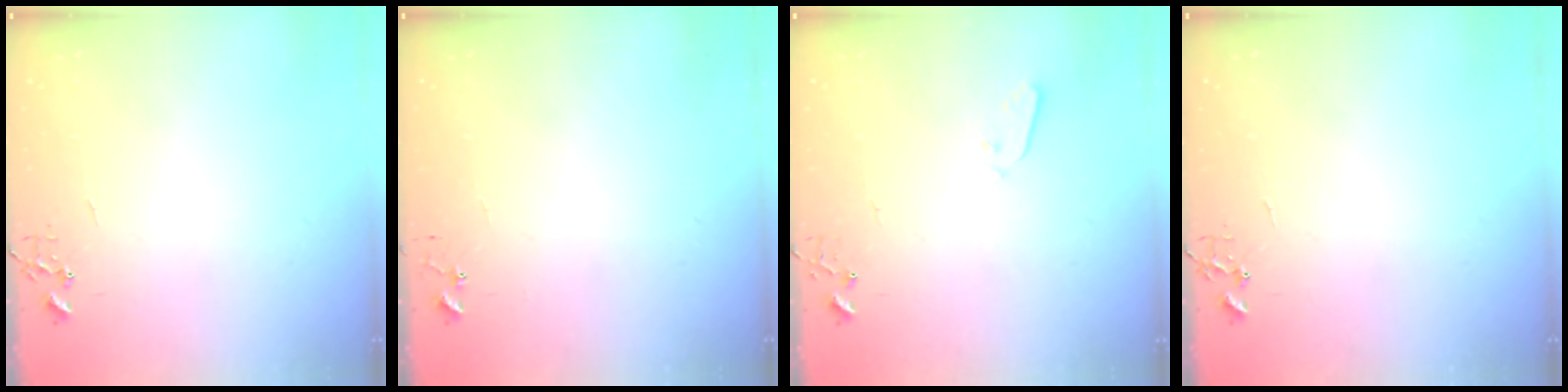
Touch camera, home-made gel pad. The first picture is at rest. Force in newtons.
{"total": 4.8, "press": 4.8, "slide": 0.2}
{"total": 3.2, "press": 3.2, "slide": 0.1}
{"total": 0.0}